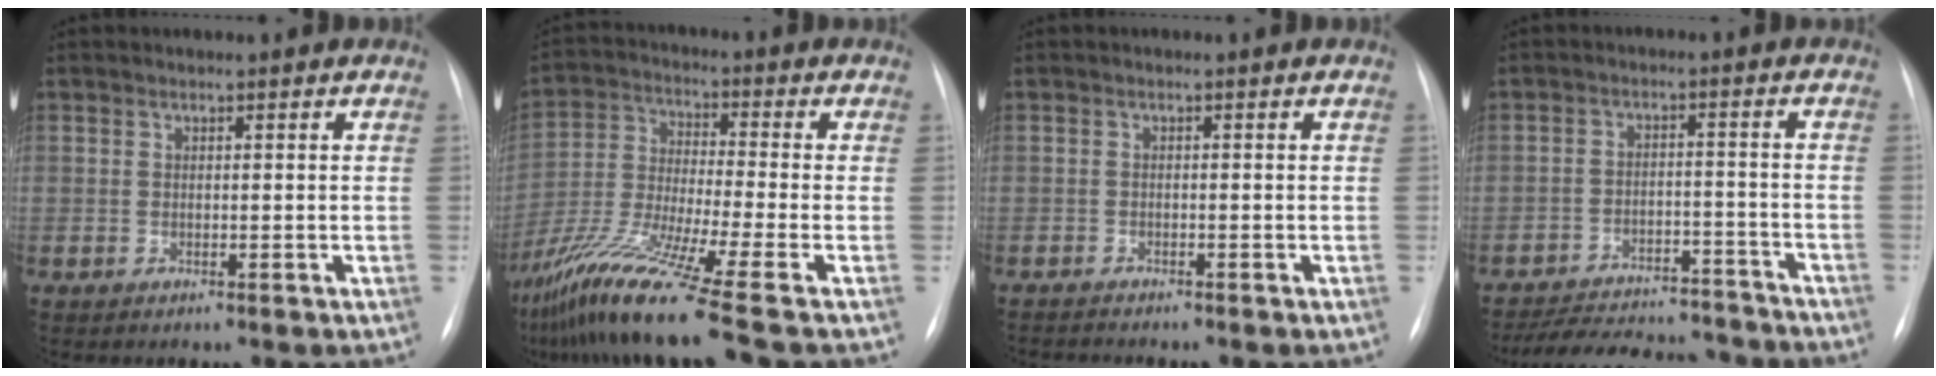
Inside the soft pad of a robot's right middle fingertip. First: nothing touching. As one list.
[{"total": 17.3, "force": [-12.5, -1.6, 11.9], "torque": [-0.267, -0.050, -0.234]}, {"total": 1.3, "force": [-1.2, -0.2, 0.0], "torque": [-0.001, -0.006, -0.022]}, {"total": 17.3, "force": [-16.0, 4.2, 5.1], "torque": [-0.103, 0.004, -0.221]}]